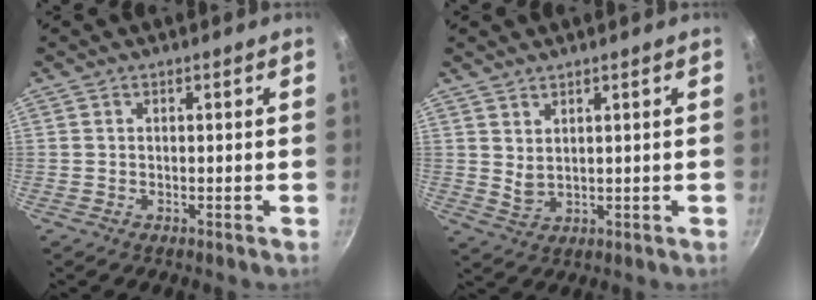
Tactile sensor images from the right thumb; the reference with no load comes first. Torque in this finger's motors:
{"motor_torque": [-0.44, 0.56, 0.06, 0.72, 0.08]}